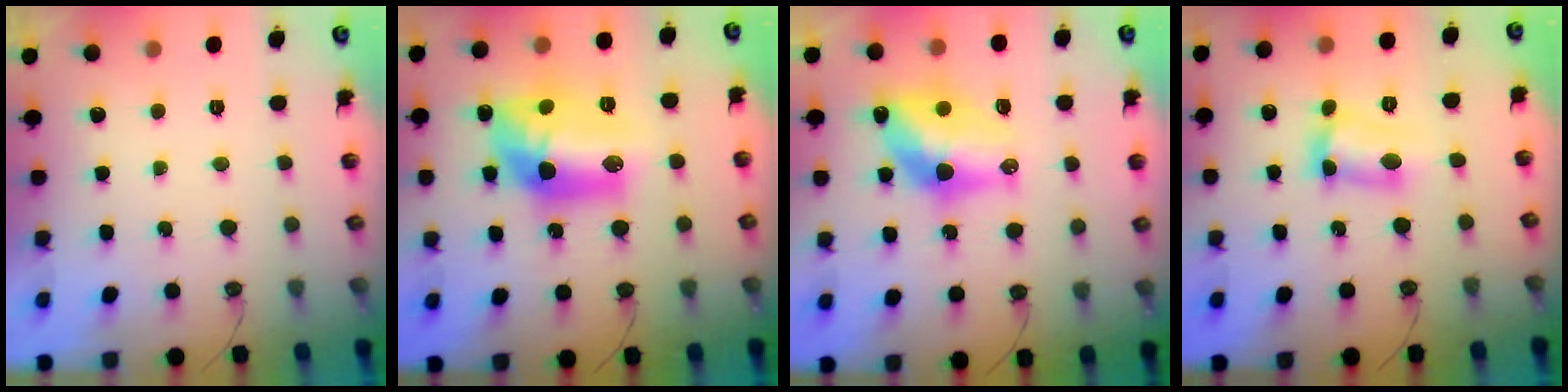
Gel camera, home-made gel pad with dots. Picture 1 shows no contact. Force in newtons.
{"total": 16.0, "press": 15.9, "slide": 1.3}
{"total": 13.2, "press": 13.1, "slide": 1.0}
{"total": 8.5, "press": 8.5, "slide": 0.4}